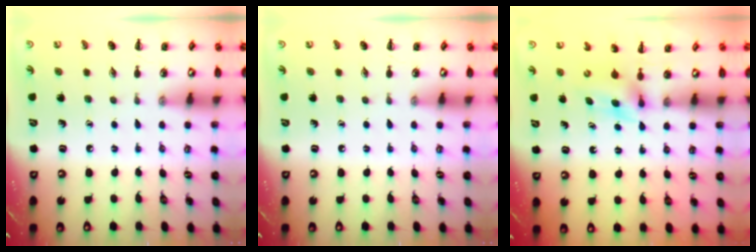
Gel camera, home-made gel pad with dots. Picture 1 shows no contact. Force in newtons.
{"total": 0.0}
{"total": 3.9, "press": 3.8, "slide": 1.1}